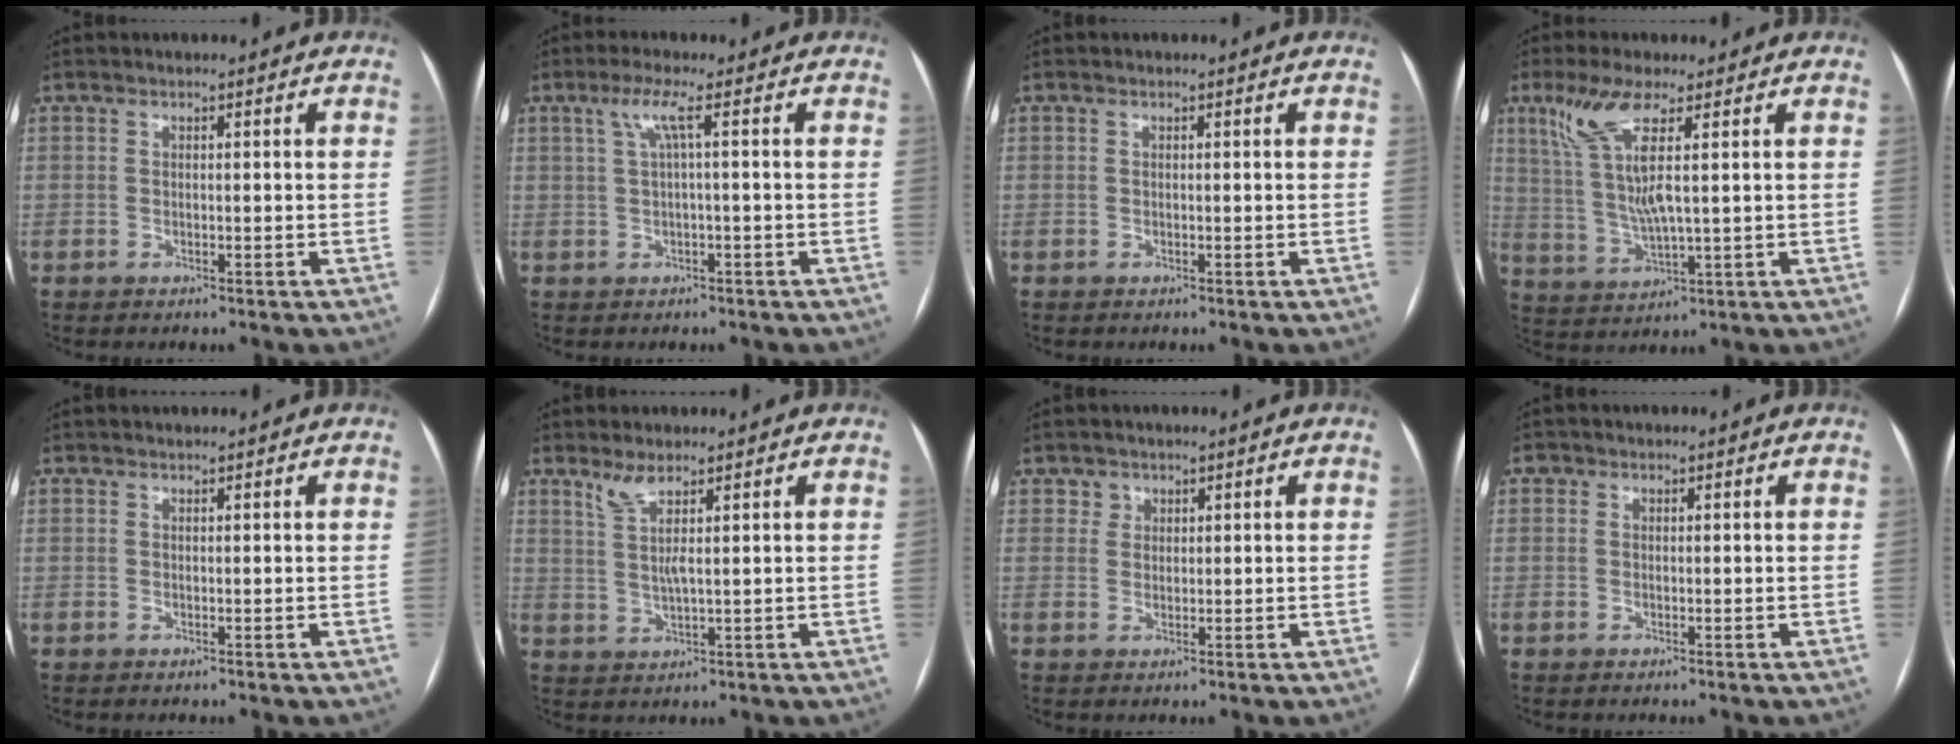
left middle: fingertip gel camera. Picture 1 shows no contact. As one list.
[{"total": 3.0, "force": [0.8, -0.6, 2.9], "torque": [-0.069, 0.012, 0.021]}, {"total": 0.0}, {"total": 8.7, "force": [3.5, 0.8, 7.9], "torque": [-0.180, 0.000, 0.074]}, {"total": 0.8, "force": [0.8, 0.1, 0.1], "torque": [-0.007, 0.014, 0.018]}, {"total": 3.6, "force": [2.4, 0.0, 2.7], "torque": [-0.064, -0.004, 0.052]}, {"total": 1.5, "force": [1.0, 1.2, -0.2], "torque": [0.014, 0.001, 0.010]}, {"total": 0.6, "force": [0.3, 0.5, 0.0], "torque": [0.003, 0.001, 0.002]}]